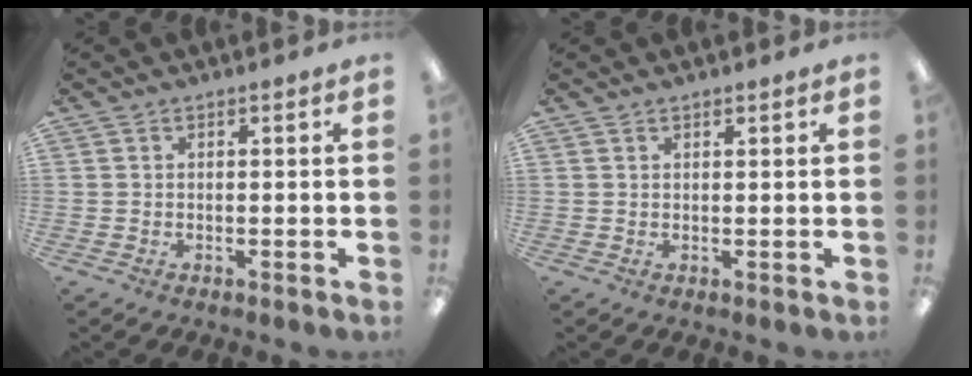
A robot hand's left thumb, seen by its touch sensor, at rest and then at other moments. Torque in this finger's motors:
{"motor_torque": [-0.20, -0.09, -0.45, -0.09, 0.03]}